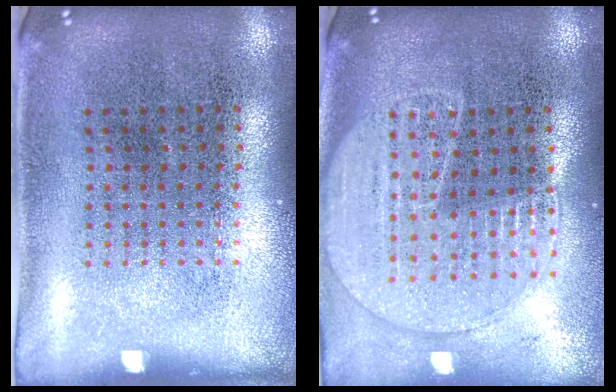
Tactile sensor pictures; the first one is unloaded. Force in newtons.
{"total": 1.8, "press": 1.7, "slide": 0.6}